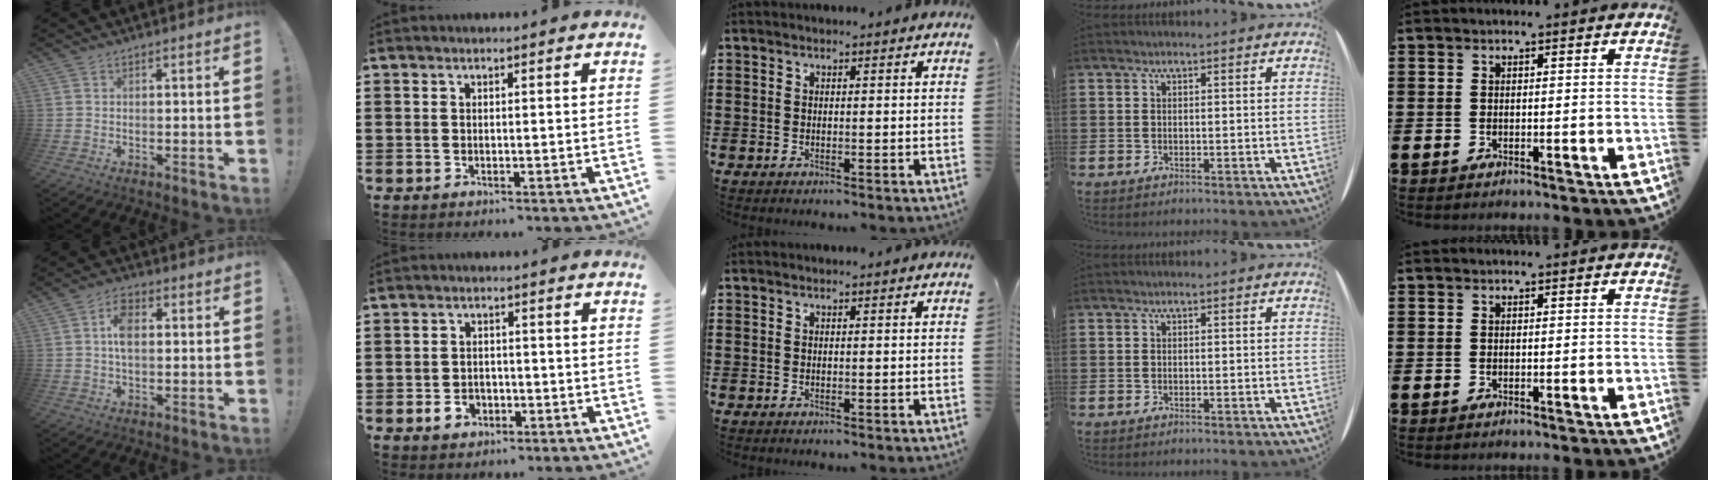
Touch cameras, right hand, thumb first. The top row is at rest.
{"thumb": {"total": 7.0, "force": [0.7, 4.1, 5.6], "torque": [-0.098, 0.007, 0.012]}, "index": {"total": 3.1, "force": [-1.3, 2.3, 1.5], "torque": [-0.033, 0.003, -0.026]}}